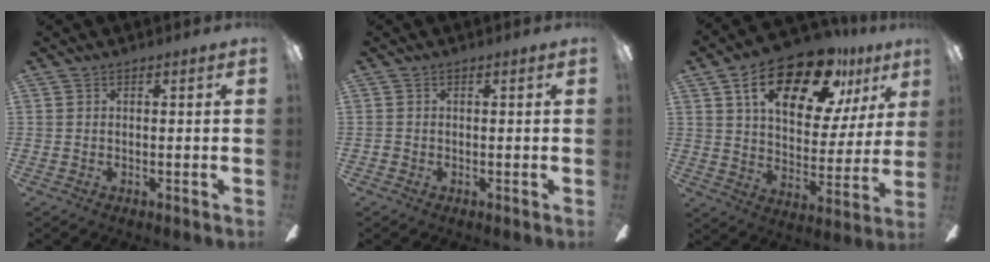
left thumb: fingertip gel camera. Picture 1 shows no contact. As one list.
[{"total": 0.6, "force": [-0.4, 0.4, 0.1], "torque": [-0.001, 0.002, -0.008]}, {"total": 21.1, "force": [11.9, 10.4, 14.1], "torque": [-0.222, -0.042, 0.197]}]